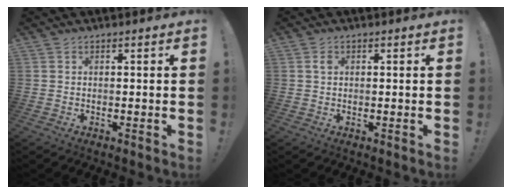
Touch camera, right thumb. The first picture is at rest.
{"total": 1.4, "force": [0.5, 1.1, 0.7], "torque": [-0.006, 0.000, 0.007]}